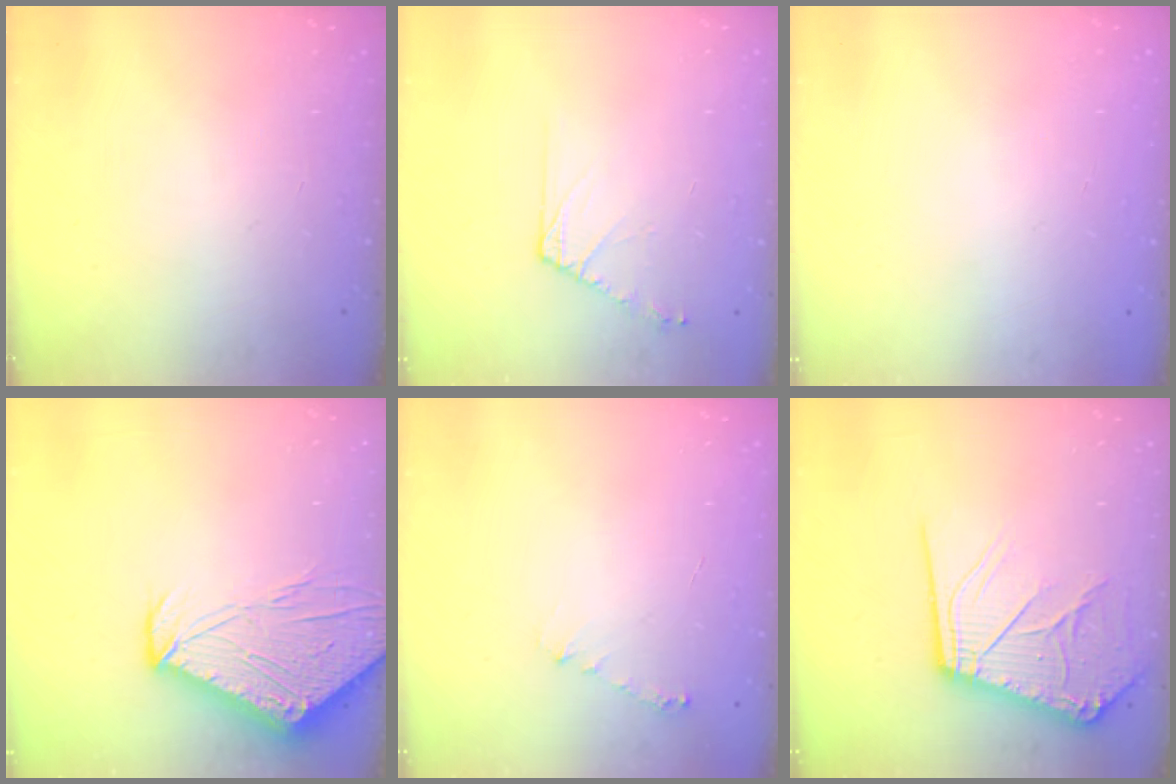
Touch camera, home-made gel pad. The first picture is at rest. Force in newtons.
{"total": 6.5, "press": 6.4, "slide": 1.1}
{"total": 0.0}
{"total": 12.8, "press": 12.7, "slide": 1.6}
{"total": 4.2, "press": 4.2, "slide": 0.4}
{"total": 14.8, "press": 14.7, "slide": 2.0}